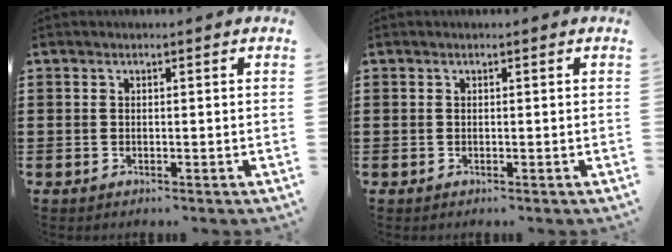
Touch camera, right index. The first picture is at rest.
{"total": 0.0}